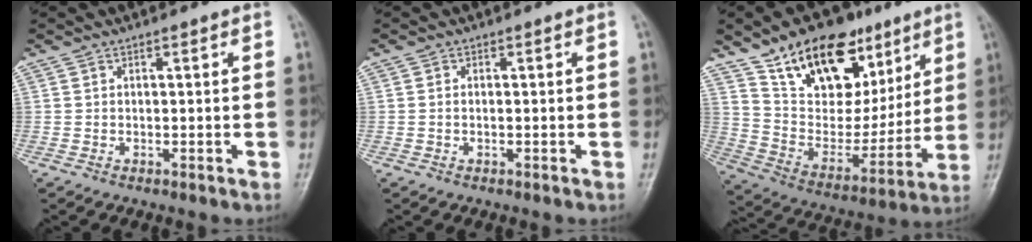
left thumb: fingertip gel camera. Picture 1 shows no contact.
{"total": 0.5, "force": [-0.1, 0.2, 0.5], "torque": [-0.012, 0.003, 0.000]}
{"total": 22.4, "force": [12.6, 13.4, 12.9], "torque": [-0.152, -0.039, 0.218]}